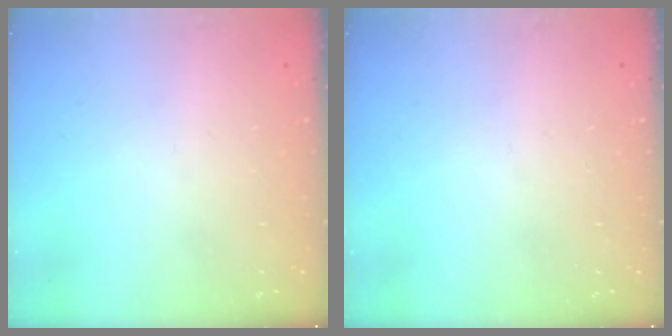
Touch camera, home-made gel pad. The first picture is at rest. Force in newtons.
{"total": 0.0}